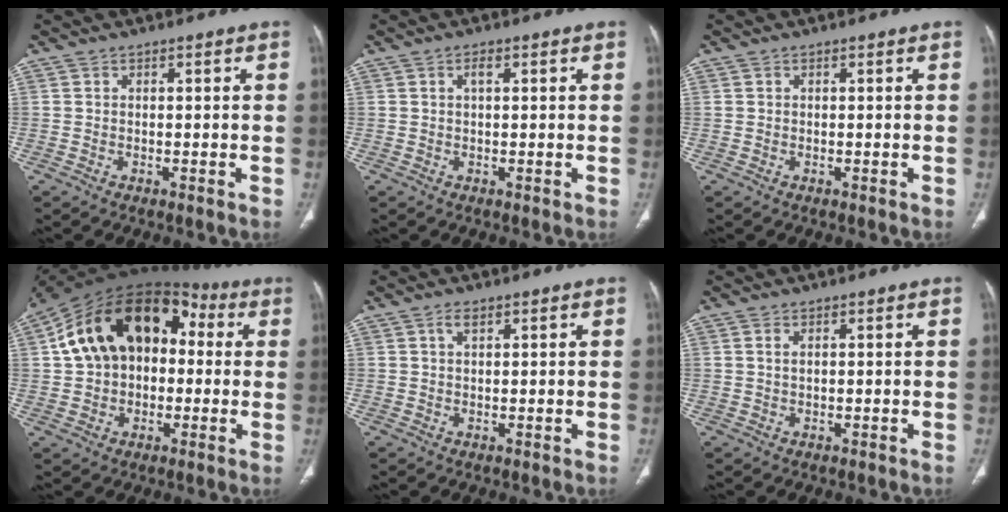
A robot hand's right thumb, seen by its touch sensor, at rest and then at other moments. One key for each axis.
{"total": 1.6, "fx": 0.6, "fy": 0.6, "fz": 1.3, "tx": -0.025, "ty": 0.003, "tz": 0.009}
{"total": 0.0}
{"total": 21.1, "fx": 3.1, "fy": 14.4, "fz": 15.1, "tx": -0.234, "ty": 0.044, "tz": 0.042}
{"total": 1.6, "fx": 0.8, "fy": 0.7, "fz": 1.1, "tx": -0.023, "ty": 0.003, "tz": 0.016}
{"total": 1.0, "fx": 0.4, "fy": 0.4, "fz": 0.8, "tx": -0.021, "ty": 0.005, "tz": 0.011}